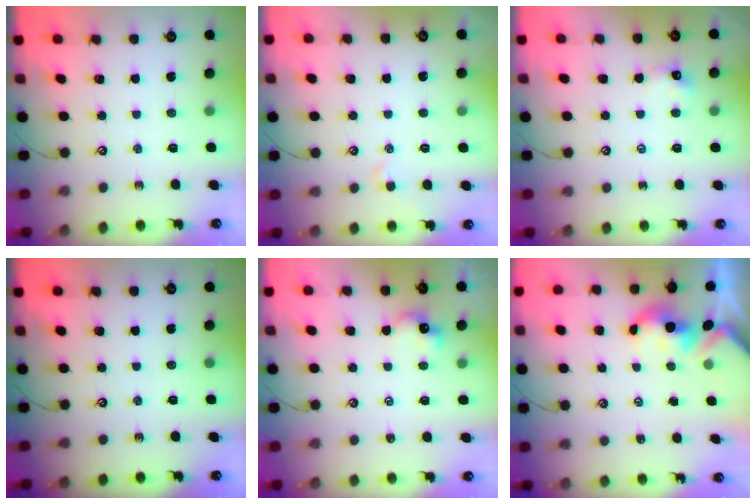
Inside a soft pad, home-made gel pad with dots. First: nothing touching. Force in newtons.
{"total": 0.9, "press": 0.8, "slide": 0.5}
{"total": 1.7, "press": 1.7, "slide": 0.4}
{"total": 0.0}
{"total": 0.7, "press": 0.7, "slide": 0.3}
{"total": 1.6, "press": 1.5, "slide": 0.3}